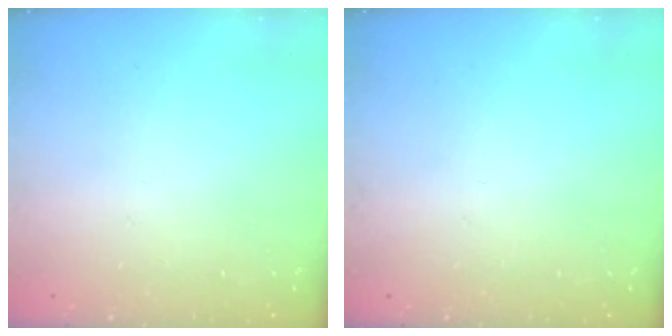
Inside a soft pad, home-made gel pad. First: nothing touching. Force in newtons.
{"total": 0.0}